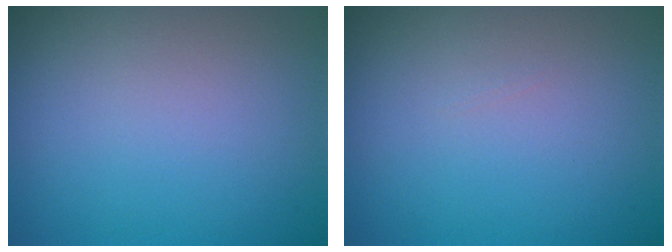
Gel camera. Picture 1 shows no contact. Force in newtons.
{"total": 0.0}